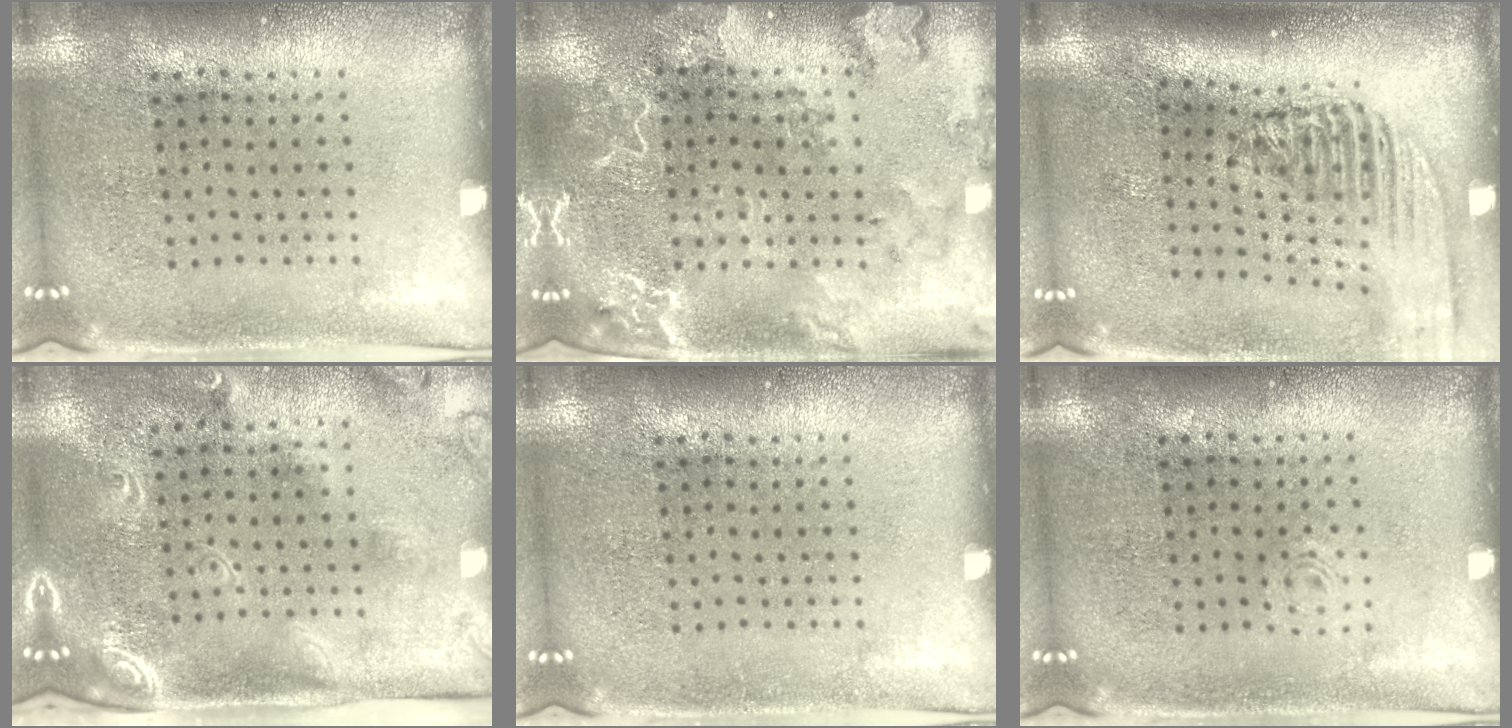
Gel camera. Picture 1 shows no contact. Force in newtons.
{"total": 2.6, "press": 2.4, "slide": 1.0}
{"total": 2.3, "press": 1.7, "slide": 1.5}
{"total": 2.4, "press": 1.8, "slide": 1.6}
{"total": 0.0}
{"total": 0.8, "press": 0.8, "slide": 0.1}